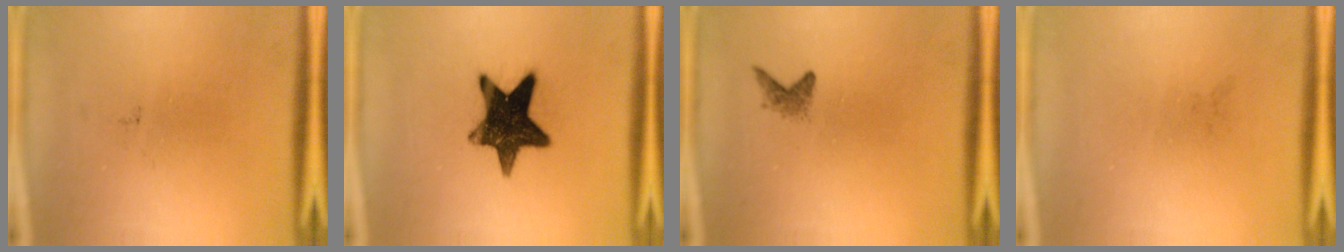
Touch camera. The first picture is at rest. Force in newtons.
{"total": 14.1}
{"total": 1.2}
{"total": 0.0}